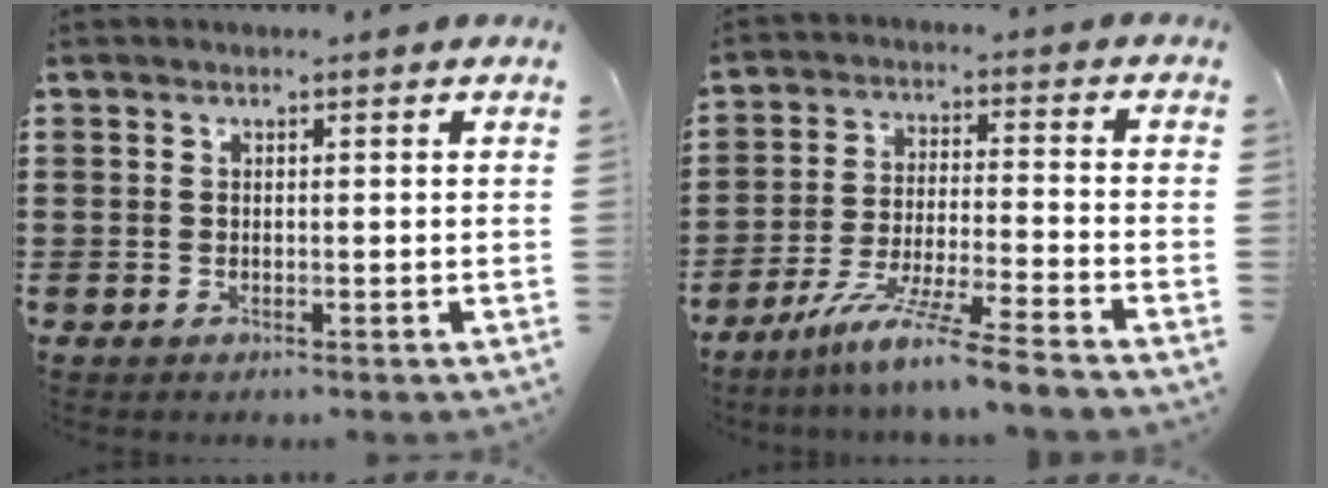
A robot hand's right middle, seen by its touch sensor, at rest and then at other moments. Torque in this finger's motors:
{"motor_torque": [1.34, -0.80, 0.57, 0.20]}